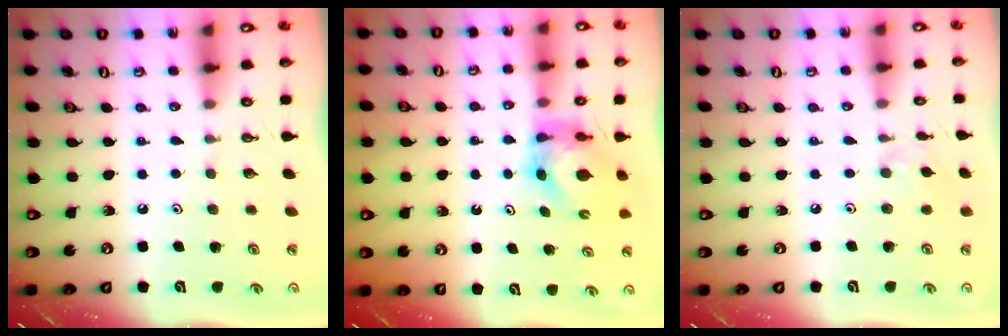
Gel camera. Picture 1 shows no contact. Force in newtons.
{"total": 5.4, "press": 5.4, "slide": 0.3}
{"total": 4.1, "press": 4.0, "slide": 0.8}